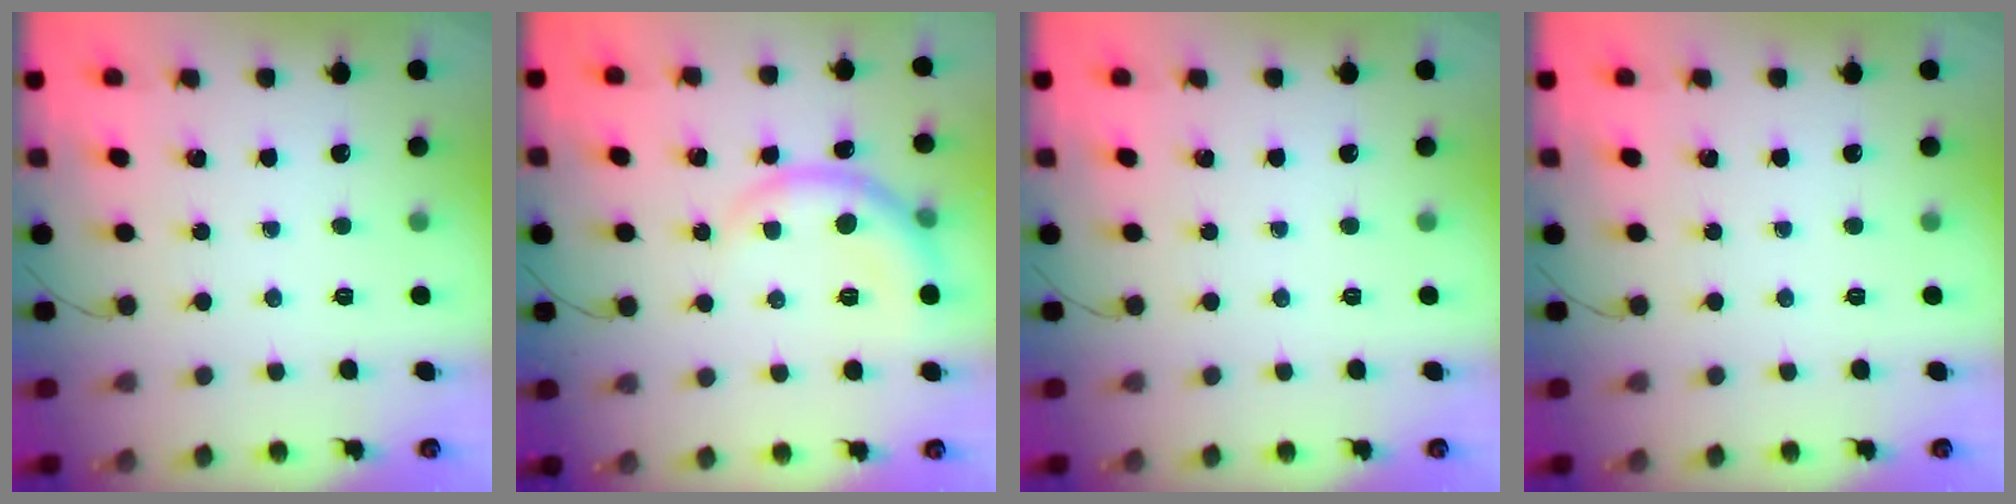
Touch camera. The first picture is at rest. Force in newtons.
{"total": 8.0, "press": 7.9, "slide": 0.8}
{"total": 0.0}
{"total": 0.0}